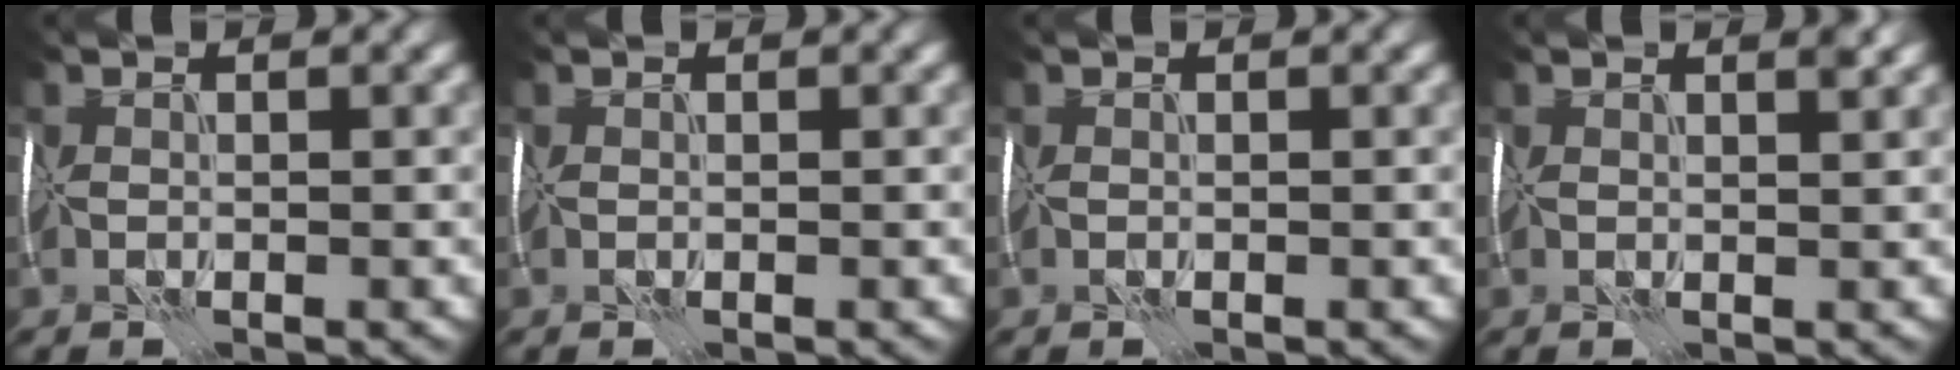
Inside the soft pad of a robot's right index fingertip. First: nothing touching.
{"total": 0.0}
{"total": 0.0}
{"total": 1.4, "force": [0.9, 0.3, 0.9], "torque": [-0.008, 0.003, 0.014]}